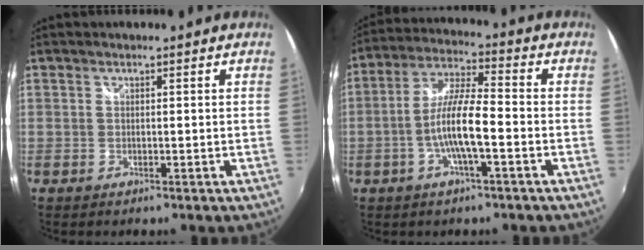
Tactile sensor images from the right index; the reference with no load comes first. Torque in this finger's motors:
{"motor_torque": [1.54, -0.47, 0.84, 0.20]}